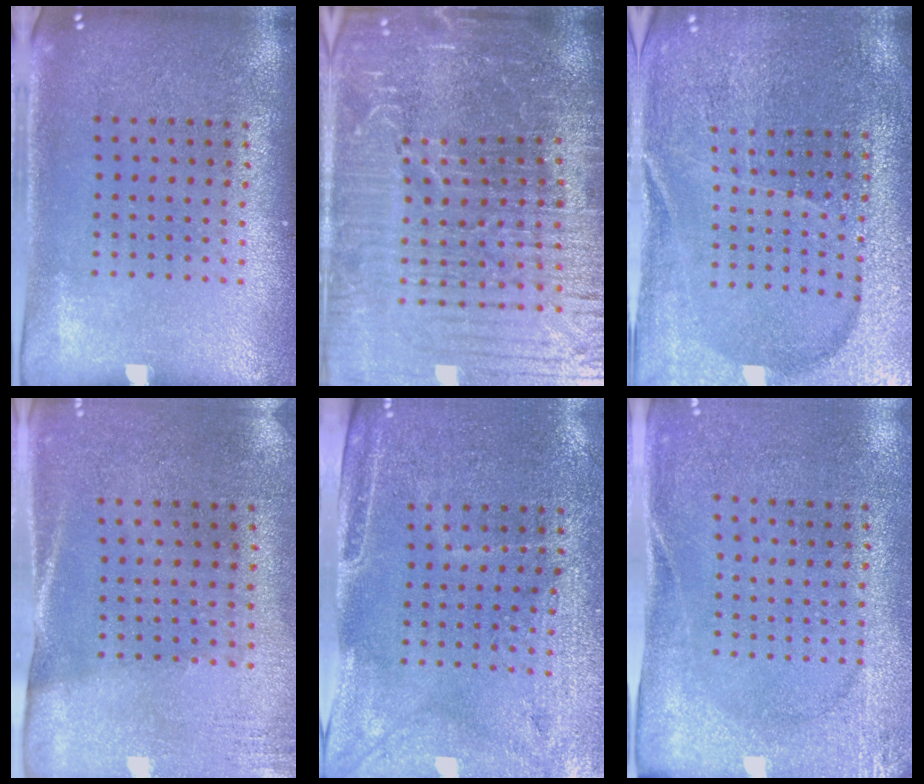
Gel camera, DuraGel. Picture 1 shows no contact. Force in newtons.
{"total": 7.1, "press": 6.2, "slide": 3.6}
{"total": 3.4, "press": 3.4, "slide": 0.5}
{"total": 2.6, "press": 2.3, "slide": 1.3}
{"total": 3.1, "press": 2.8, "slide": 1.4}
{"total": 2.7, "press": 2.0, "slide": 1.7}